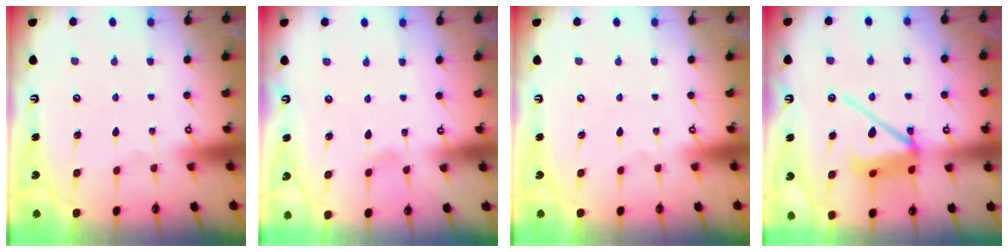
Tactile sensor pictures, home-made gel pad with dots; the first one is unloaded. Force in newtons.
{"total": 3.8, "press": 3.8, "slide": 0.5}
{"total": 0.0}
{"total": 12.3, "press": 12.2, "slide": 1.7}